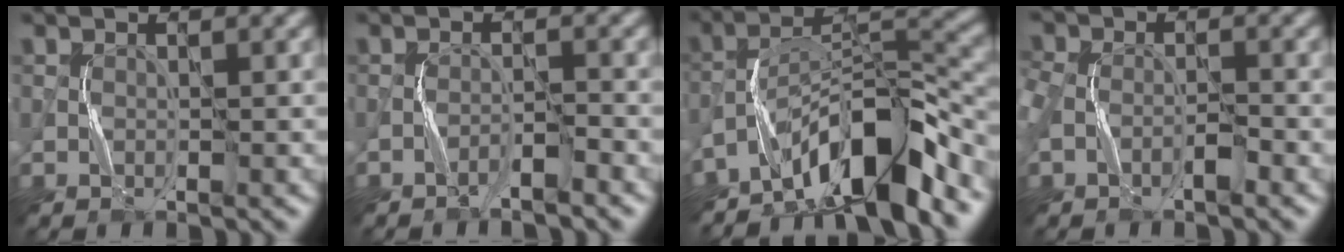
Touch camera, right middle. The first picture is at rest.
{"total": 1.7, "force": [-1.5, 0.0, 0.9], "torque": [-0.015, 0.010, -0.028]}
{"total": 9.2, "force": [-6.6, 2.1, 6.1], "torque": [-0.096, 0.015, -0.121]}
{"total": 3.3, "force": [-1.4, 2.1, 2.2], "torque": [-0.051, 0.002, -0.036]}